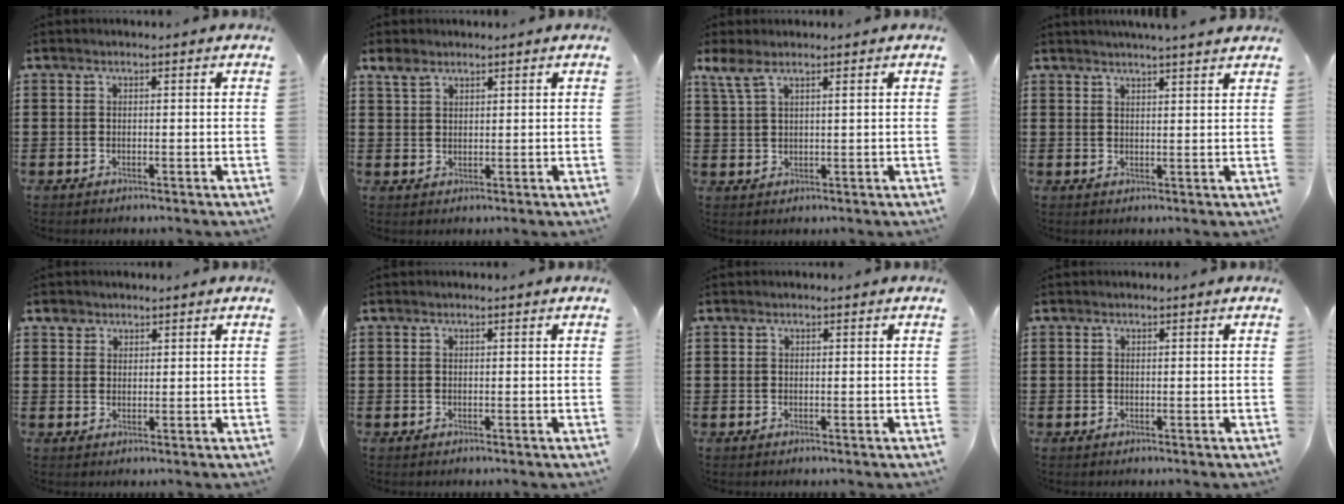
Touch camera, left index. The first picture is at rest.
{"total": 2.9, "force": [2.0, 1.7, 1.3], "torque": [-0.033, 0.006, 0.037]}
{"total": 2.9, "force": [1.9, 0.7, 2.1], "torque": [-0.049, 0.000, 0.036]}
{"total": 2.6, "force": [2.5, -0.5, 0.6], "torque": [-0.017, -0.006, 0.047]}
{"total": 2.3, "force": [1.6, 1.6, 0.1], "torque": [-0.002, 0.003, 0.029]}
{"total": 0.0}
{"total": 0.0}
{"total": 0.0}